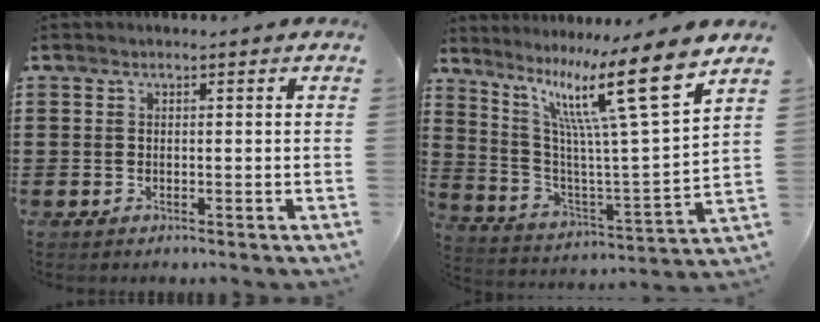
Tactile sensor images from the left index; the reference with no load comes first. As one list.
[{"total": 15.5, "force": [9.5, 1.7, 12.1], "torque": [-0.235, -0.048, 0.144]}]